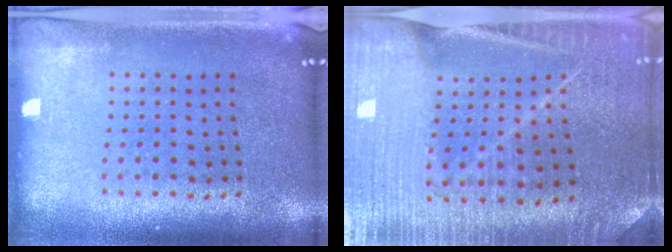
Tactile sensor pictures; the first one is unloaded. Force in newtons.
{"total": 3.0, "press": 3.0, "slide": 0.2}